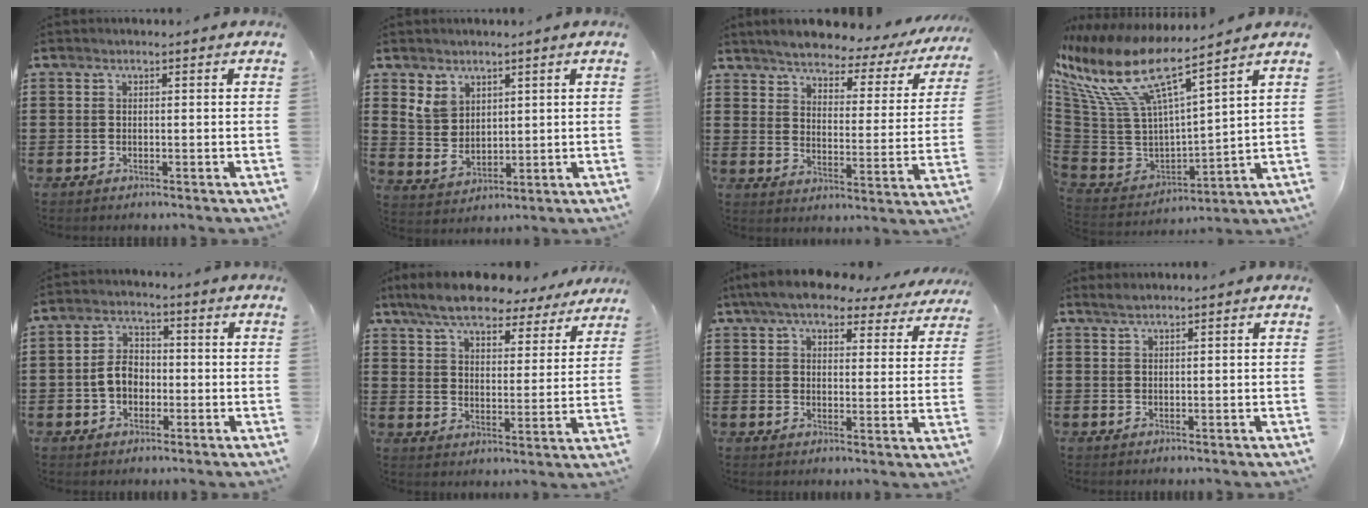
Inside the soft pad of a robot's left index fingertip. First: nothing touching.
{"total": 5.1, "force": [3.2, 3.7, 1.7], "torque": [-0.050, 0.005, 0.060]}
{"total": 4.2, "force": [3.9, 0.6, 1.3], "torque": [-0.050, -0.030, 0.061]}
{"total": 12.8, "force": [7.6, 3.4, 9.7], "torque": [-0.229, -0.057, 0.122]}
{"total": 5.0, "force": [-1.0, 3.6, 3.3], "torque": [-0.075, 0.007, -0.022]}
{"total": 8.2, "force": [7.5, 1.5, 3.2], "torque": [-0.093, -0.029, 0.135]}
{"total": 7.3, "force": [6.4, 1.6, 3.2], "torque": [-0.077, -0.019, 0.114]}
{"total": 1.0, "force": [0.9, 0.1, 0.6], "torque": [-0.013, 0.000, 0.016]}